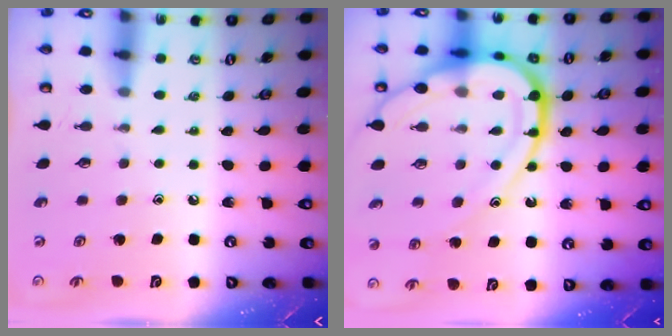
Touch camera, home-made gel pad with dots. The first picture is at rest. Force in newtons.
{"total": 20.5, "press": 20.4, "slide": 2.2}